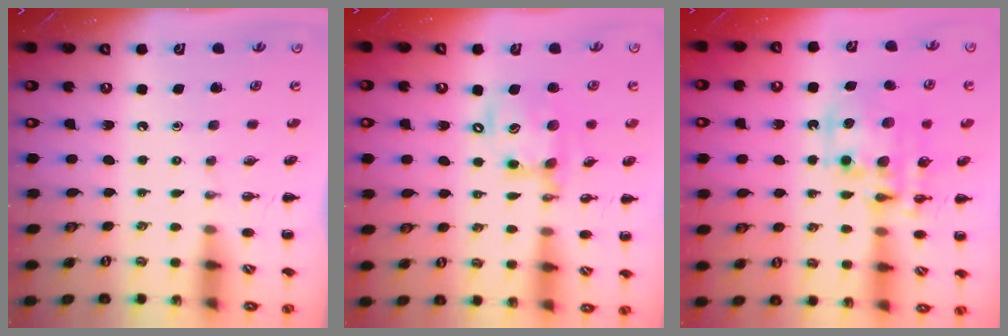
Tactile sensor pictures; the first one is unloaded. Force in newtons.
{"total": 13.4, "press": 13.1, "slide": 2.7}
{"total": 13.2, "press": 13.0, "slide": 2.3}